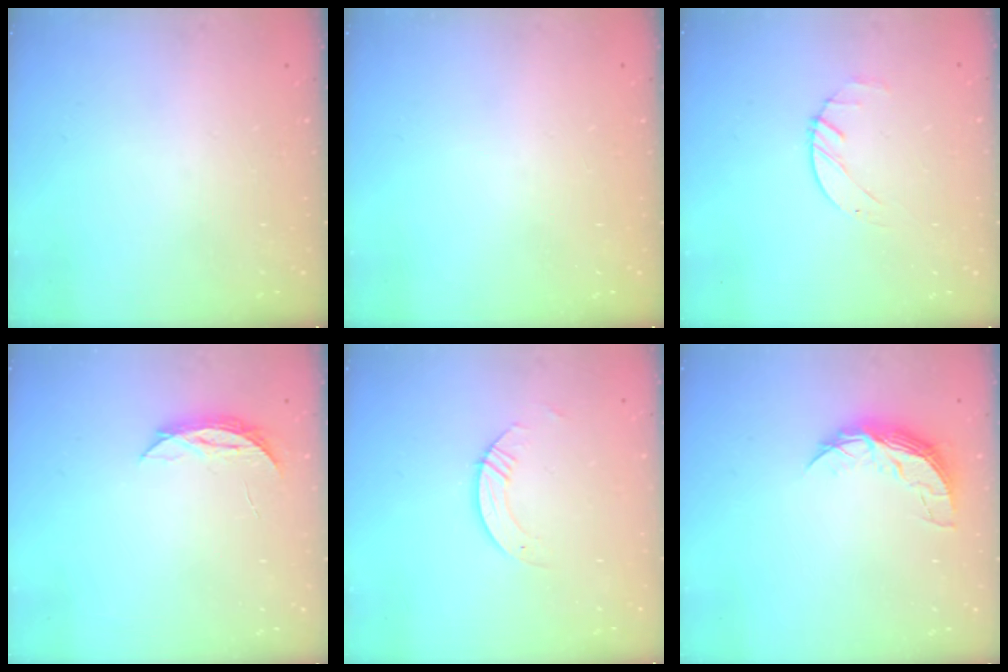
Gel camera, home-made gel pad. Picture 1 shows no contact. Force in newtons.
{"total": 0.0}
{"total": 1.4, "press": 1.4, "slide": 0.2}
{"total": 4.9, "press": 4.9, "slide": 0.5}
{"total": 3.7, "press": 3.7, "slide": 0.2}
{"total": 7.7, "press": 7.7, "slide": 0.2}